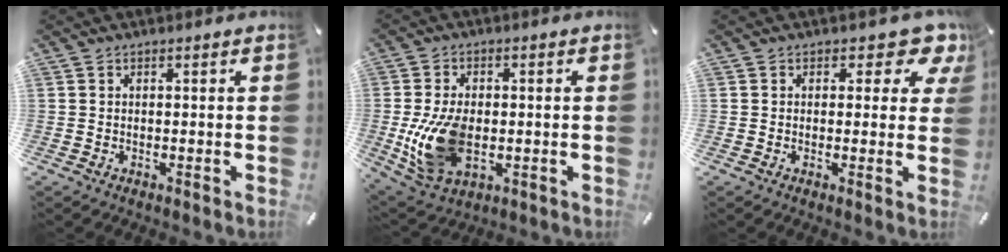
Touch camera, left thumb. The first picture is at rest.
{"total": 13.5, "force": [-1.9, 8.7, 10.1], "torque": [-0.226, -0.011, -0.033]}
{"total": 6.8, "force": [4.1, 3.4, 4.2], "torque": [-0.037, -0.026, 0.063]}